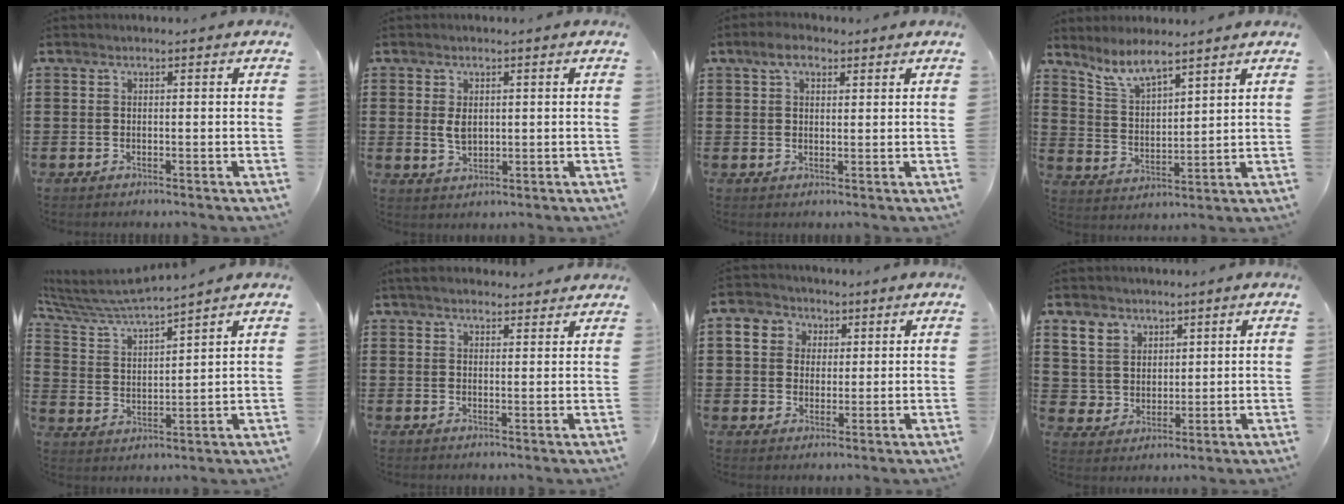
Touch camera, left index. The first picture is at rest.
{"total": 2.9, "force": [0.5, 1.8, 2.2], "torque": [-0.056, 0.001, 0.008]}
{"total": 4.0, "force": [2.5, 2.1, 2.4], "torque": [-0.046, 0.008, 0.042]}
{"total": 6.4, "force": [5.8, 0.7, 2.7], "torque": [-0.073, -0.019, 0.105]}
{"total": 6.2, "force": [5.9, -0.4, 1.8], "torque": [-0.063, -0.037, 0.098]}
{"total": 3.1, "force": [2.9, 0.8, 0.9], "torque": [-0.026, 0.000, 0.055]}
{"total": 5.5, "force": [1.9, 5.0, 1.3], "torque": [-0.043, 0.013, 0.032]}
{"total": 5.5, "force": [3.2, 4.5, 0.3], "torque": [-0.026, 0.002, 0.059]}